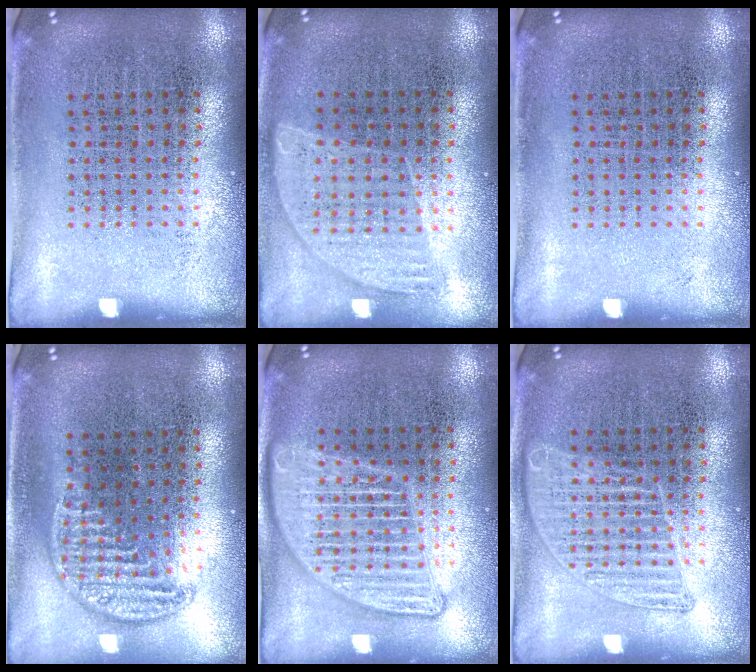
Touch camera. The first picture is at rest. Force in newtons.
{"total": 0.9, "press": 0.8, "slide": 0.3}
{"total": 0.0}
{"total": 1.1, "press": 1.0, "slide": 0.4}
{"total": 2.7, "press": 2.7, "slide": 0.2}
{"total": 1.8, "press": 1.8, "slide": 0.2}